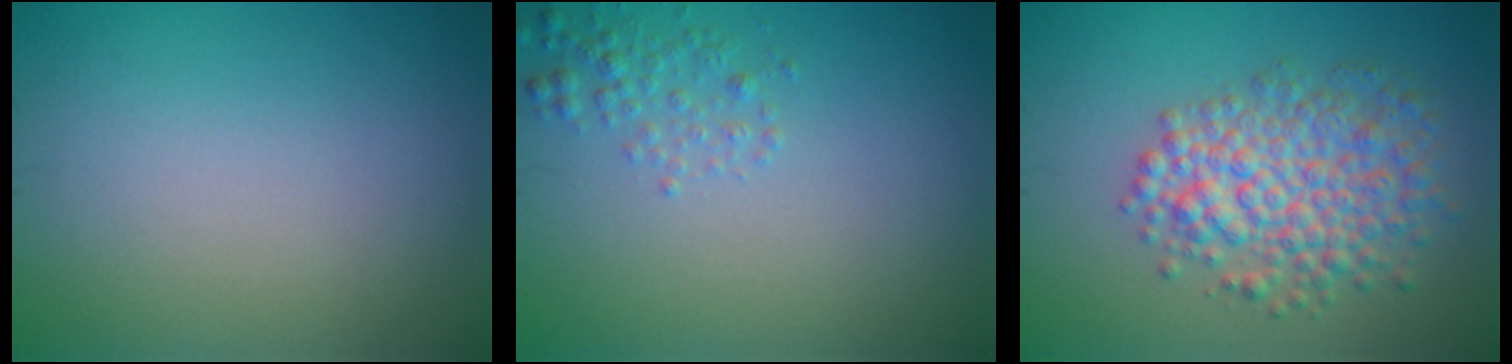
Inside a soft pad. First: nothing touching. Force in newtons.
{"total": 1.6, "press": 1.6, "slide": 0.1}
{"total": 5.9, "press": 5.9, "slide": 0.2}